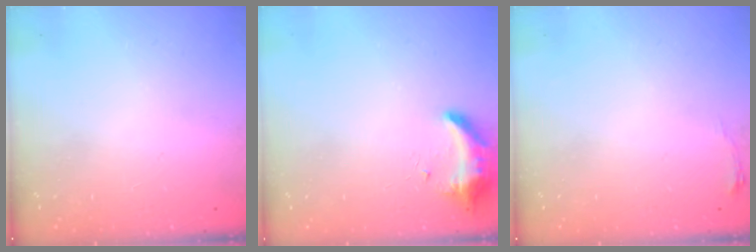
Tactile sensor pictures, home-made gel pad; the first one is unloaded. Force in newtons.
{"total": 8.6, "press": 8.6, "slide": 1.1}
{"total": 3.4, "press": 3.4, "slide": 0.5}